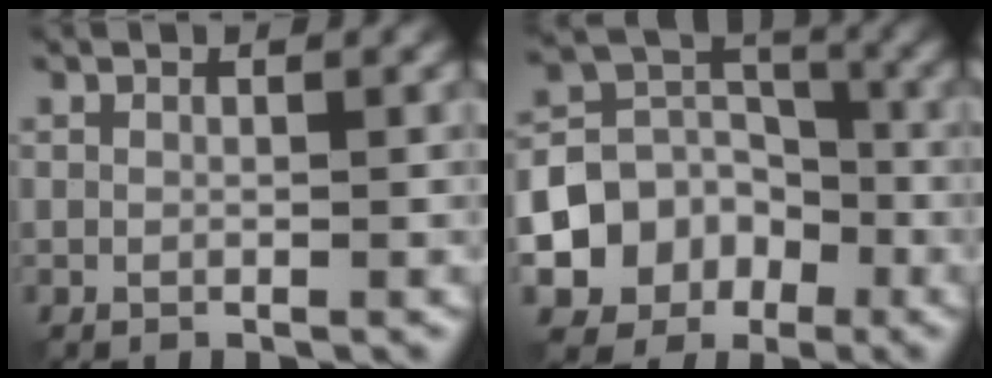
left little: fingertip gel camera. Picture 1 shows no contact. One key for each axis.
{"total": 7.9, "fx": -3.5, "fy": 6.5, "fz": 2.8, "tx": -0.047, "ty": 0.011, "tz": -0.080}